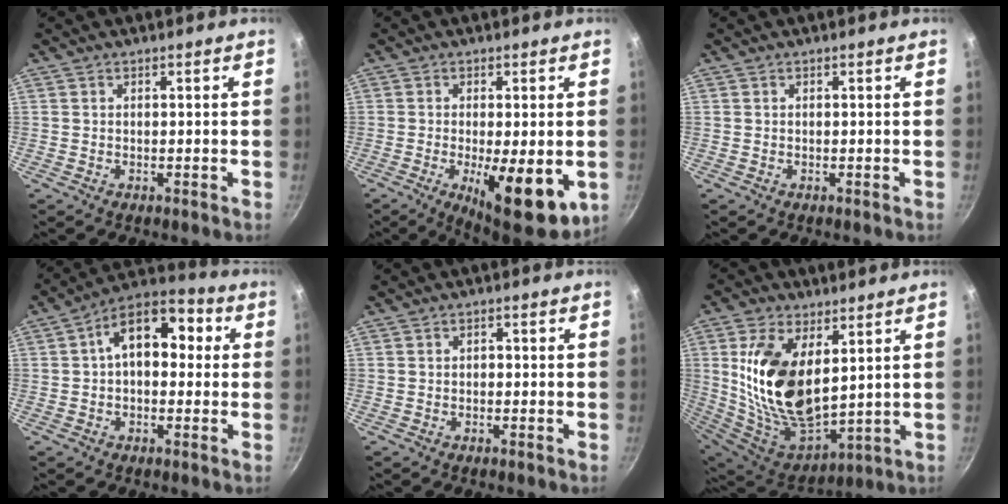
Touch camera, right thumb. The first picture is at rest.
{"total": 14.0, "force": [-3.7, 4.7, 12.6], "torque": [-0.168, -0.023, -0.040]}
{"total": 0.0}
{"total": 12.9, "force": [1.8, 7.8, 10.1], "torque": [-0.128, 0.042, 0.013]}
{"total": 0.9, "force": [-0.1, 0.7, 0.6], "torque": [-0.001, 0.003, -0.006]}
{"total": 20.2, "force": [4.6, 10.7, 16.6], "torque": [-0.303, -0.029, 0.105]}